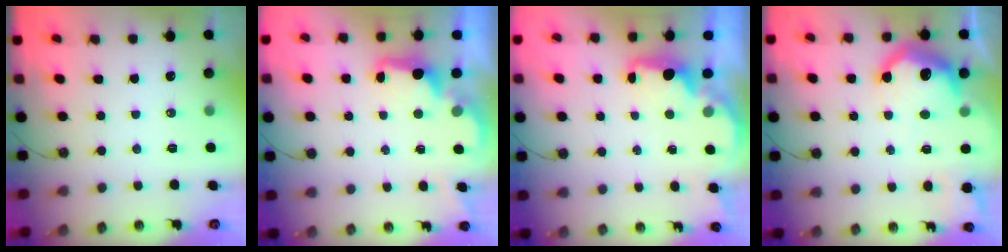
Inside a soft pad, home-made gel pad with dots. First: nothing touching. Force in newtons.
{"total": 2.5, "press": 2.4, "slide": 0.6}
{"total": 2.3, "press": 2.2, "slide": 0.8}
{"total": 16.3, "press": 16.3, "slide": 1.0}